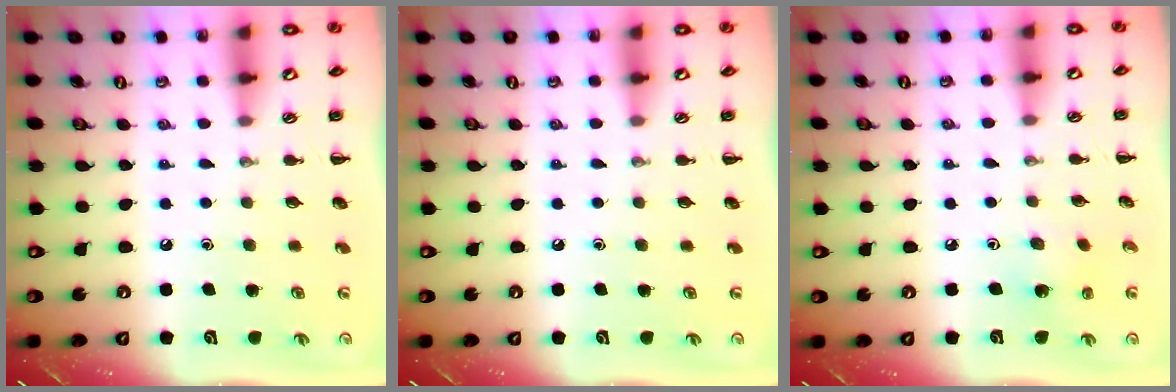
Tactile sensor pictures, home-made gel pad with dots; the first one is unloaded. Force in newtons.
{"total": 0.0}
{"total": 2.1, "press": 2.0, "slide": 0.5}